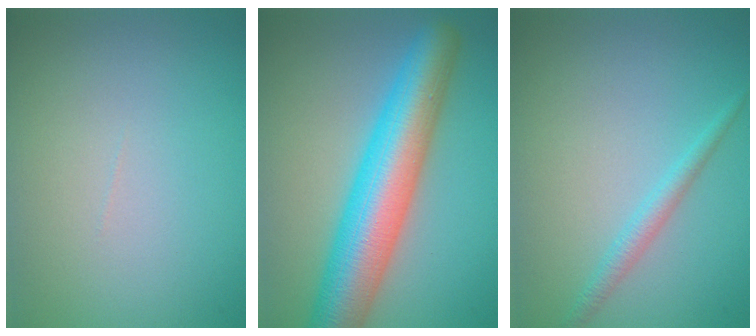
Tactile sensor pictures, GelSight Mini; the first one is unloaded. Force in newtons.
{"total": 9.6, "press": 9.5, "slide": 0.4}
{"total": 1.6, "press": 1.6, "slide": 0.1}